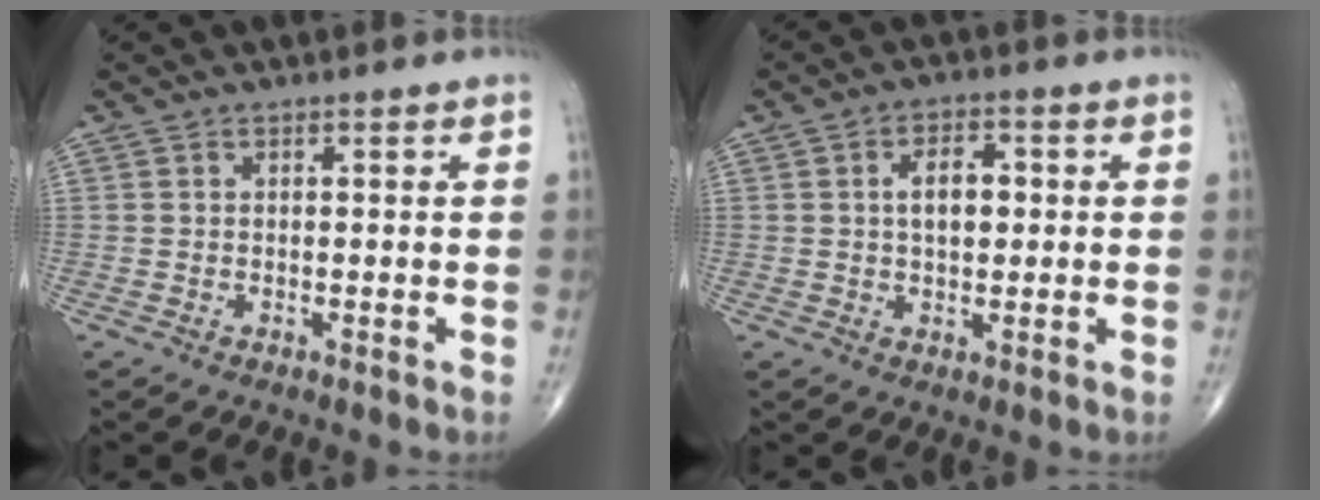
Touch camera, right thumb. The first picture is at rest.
{"total": 5.9, "force": [0.7, 3.4, 4.8], "torque": [-0.065, 0.008, 0.008]}